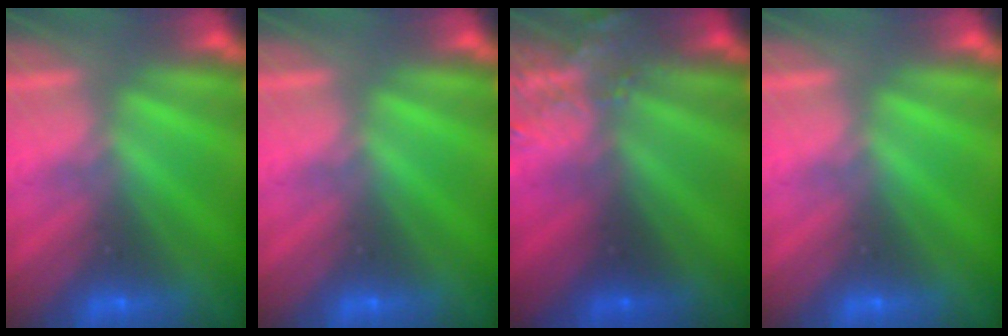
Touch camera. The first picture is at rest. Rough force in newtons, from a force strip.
{"total": 0.0}
{"total": 3.6}
{"total": 0.0}